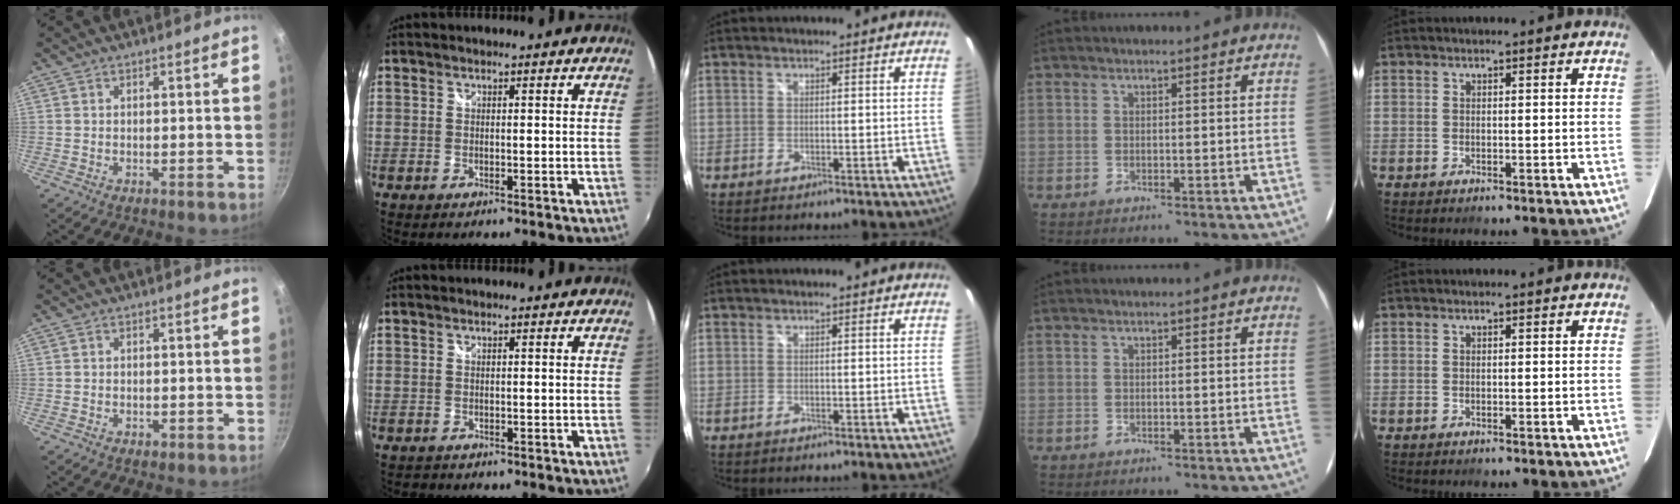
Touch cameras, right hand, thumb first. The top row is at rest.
{"thumb": {"total": 1.1, "force": [-0.6, 0.7, 0.6], "torque": [-0.012, 0.001, -0.008]}, "index": {"total": 0.8, "force": [-0.6, 0.5, 0.0], "torque": [-0.002, -0.001, -0.009]}}